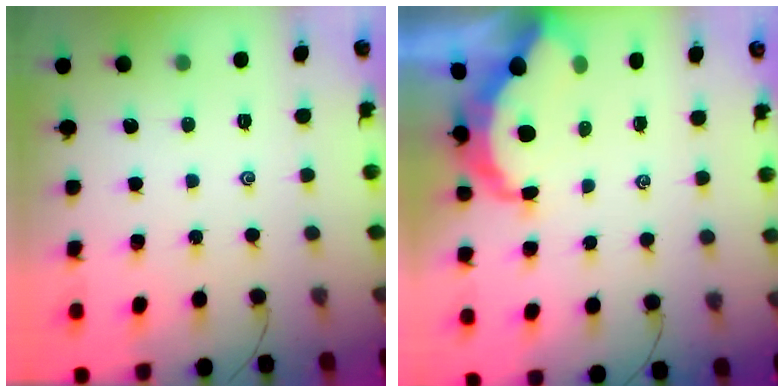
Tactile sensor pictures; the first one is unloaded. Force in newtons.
{"total": 6.8, "press": 6.7, "slide": 0.9}